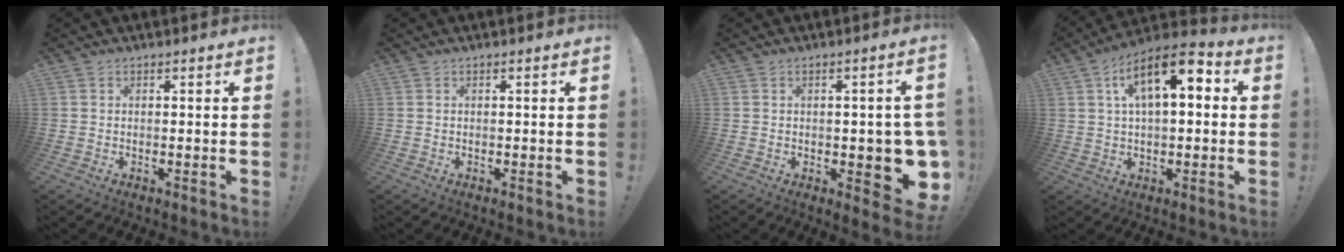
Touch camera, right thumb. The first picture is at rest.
{"total": 0.0}
{"total": 9.1, "force": [-2.1, 4.0, 7.9], "torque": [-0.077, 0.000, -0.025]}
{"total": 13.9, "force": [4.4, 6.1, 11.6], "torque": [-0.178, -0.006, 0.073]}